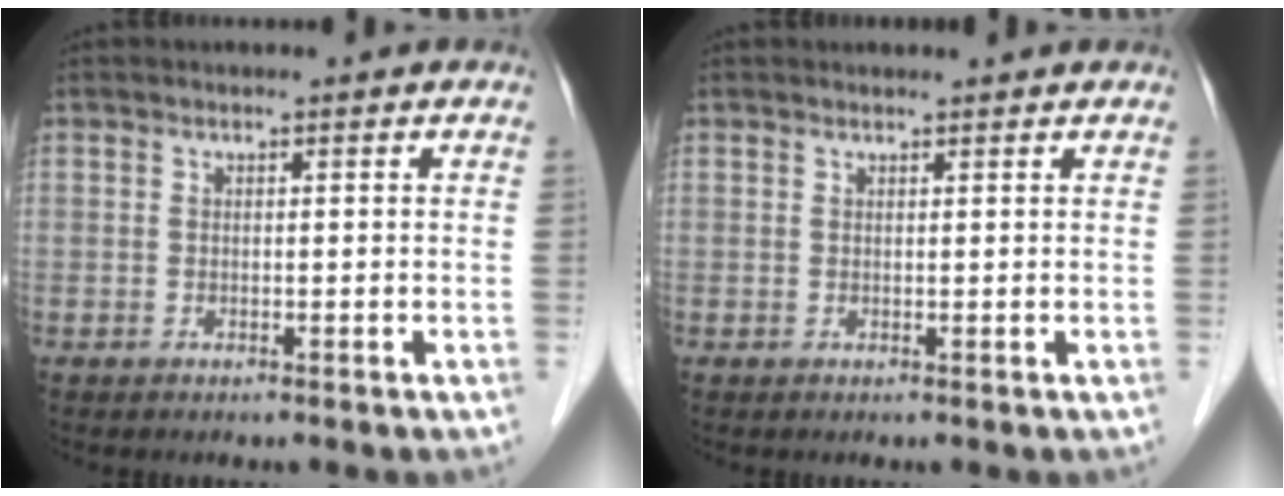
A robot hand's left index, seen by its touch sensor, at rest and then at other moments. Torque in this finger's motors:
{"motor_torque": [0.23, -0.25, 0.04, 0.02]}